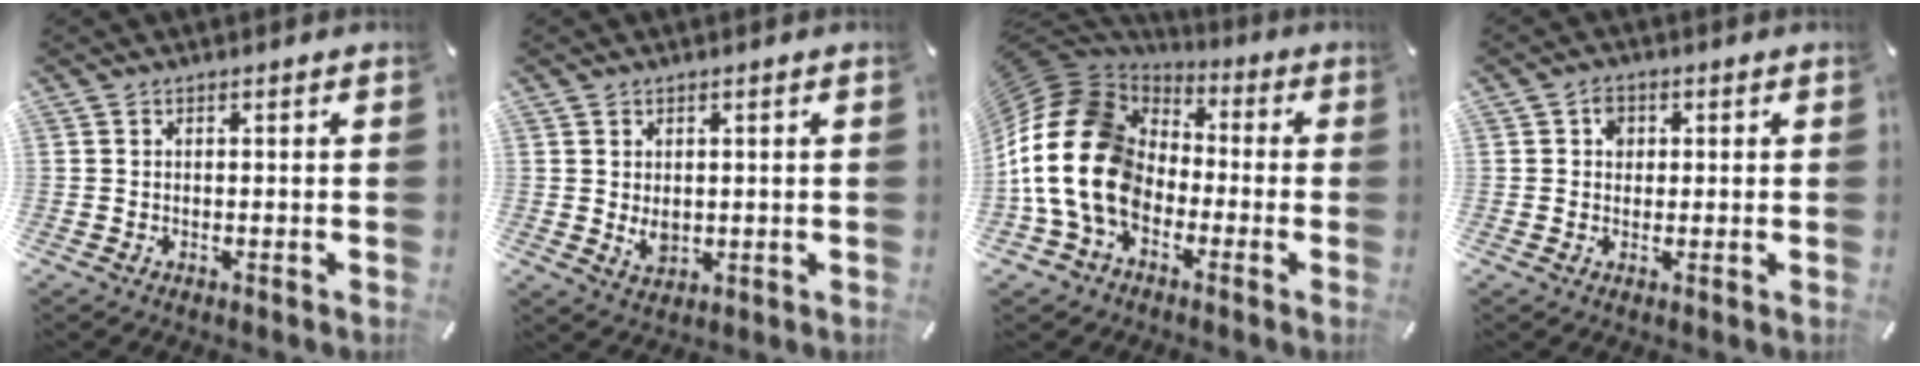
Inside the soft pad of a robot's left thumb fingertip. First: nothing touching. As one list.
[{"total": 3.9, "force": [0.5, 3.1, 2.2], "torque": [-0.040, -0.002, 0.010]}, {"total": 19.3, "force": [-4.3, 15.1, 11.3], "torque": [-0.262, 0.025, -0.077]}, {"total": 3.1, "force": [0.5, 2.7, 1.5], "torque": [-0.008, -0.003, 0.001]}]